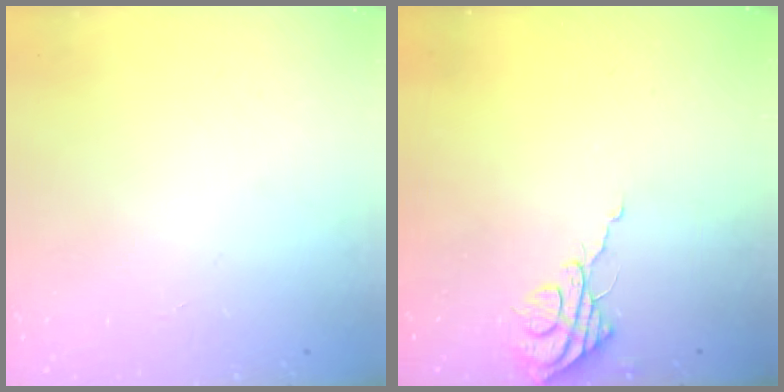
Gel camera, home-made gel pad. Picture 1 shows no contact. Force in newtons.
{"total": 7.6, "press": 7.6, "slide": 0.3}